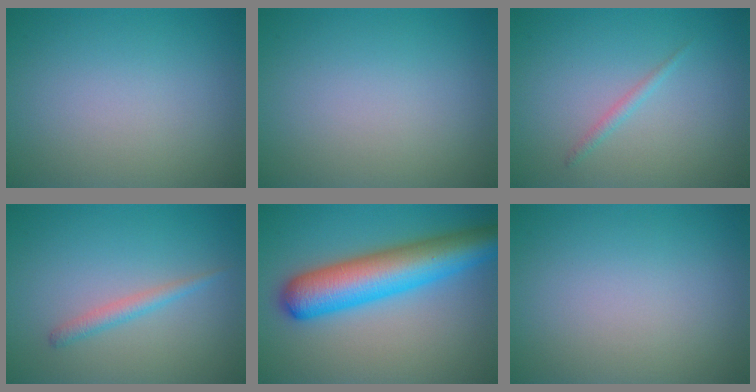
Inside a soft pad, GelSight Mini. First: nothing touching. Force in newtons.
{"total": 0.0}
{"total": 0.9, "press": 0.9, "slide": 0.1}
{"total": 1.5, "press": 1.5, "slide": 0.0}
{"total": 9.0, "press": 9.0, "slide": 0.3}
{"total": 0.0}